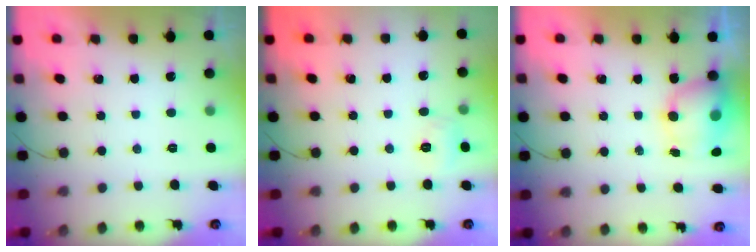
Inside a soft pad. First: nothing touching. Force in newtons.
{"total": 6.1, "press": 5.9, "slide": 1.5}
{"total": 8.0, "press": 7.8, "slide": 1.3}